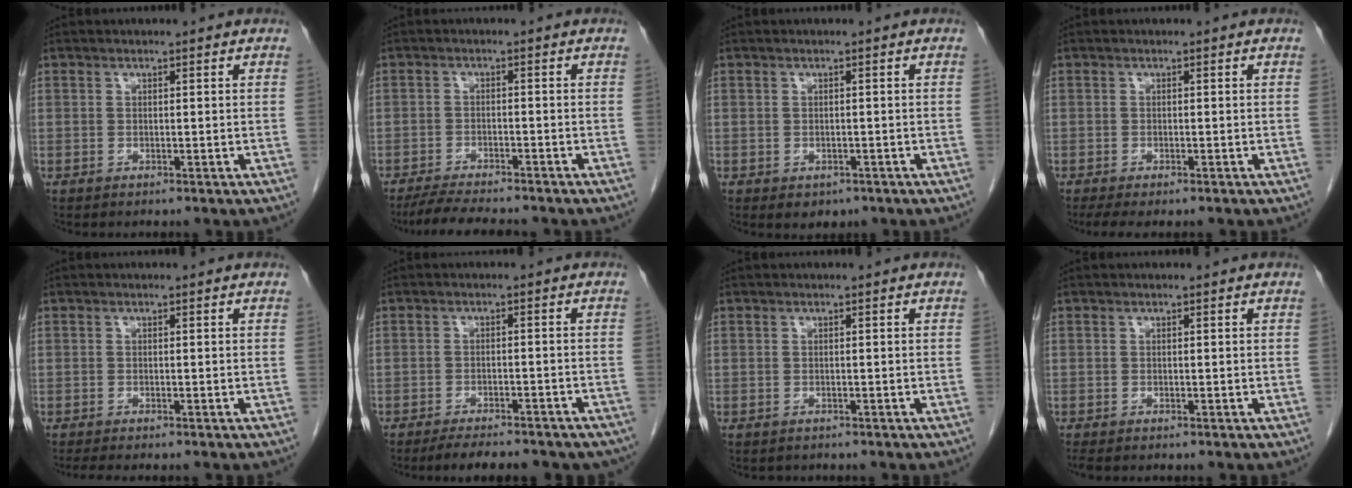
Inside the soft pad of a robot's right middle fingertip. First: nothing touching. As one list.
[{"total": 7.4, "force": [-6.7, 0.9, 3.2], "torque": [-0.051, -0.017, -0.107]}, {"total": 2.4, "force": [-1.3, 1.7, 1.0], "torque": [-0.009, 0.001, -0.006]}, {"total": 4.2, "force": [-3.2, 1.2, 2.4], "torque": [-0.036, -0.012, -0.045]}, {"total": 2.8, "force": [-2.4, 0.3, 1.4], "torque": [-0.020, -0.006, -0.033]}, {"total": 12.9, "force": [-11.2, 3.7, 5.3], "torque": [-0.078, 0.002, -0.133]}, {"total": 0.8, "force": [-0.6, 0.4, 0.0], "torque": [-0.009, 0.001, -0.009]}, {"total": 1.2, "force": [-1.0, 0.4, 0.5], "torque": [-0.011, -0.004, -0.015]}]